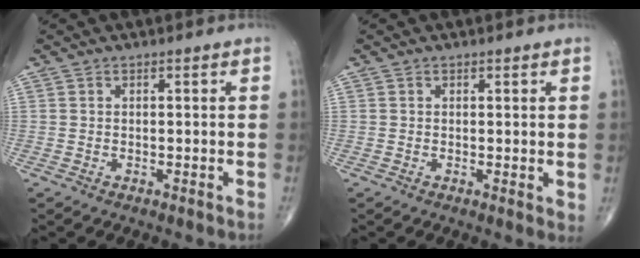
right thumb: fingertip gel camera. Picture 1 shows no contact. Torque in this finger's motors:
{"motor_torque": [-0.17, -0.02, 0.00, -0.08, -0.02]}